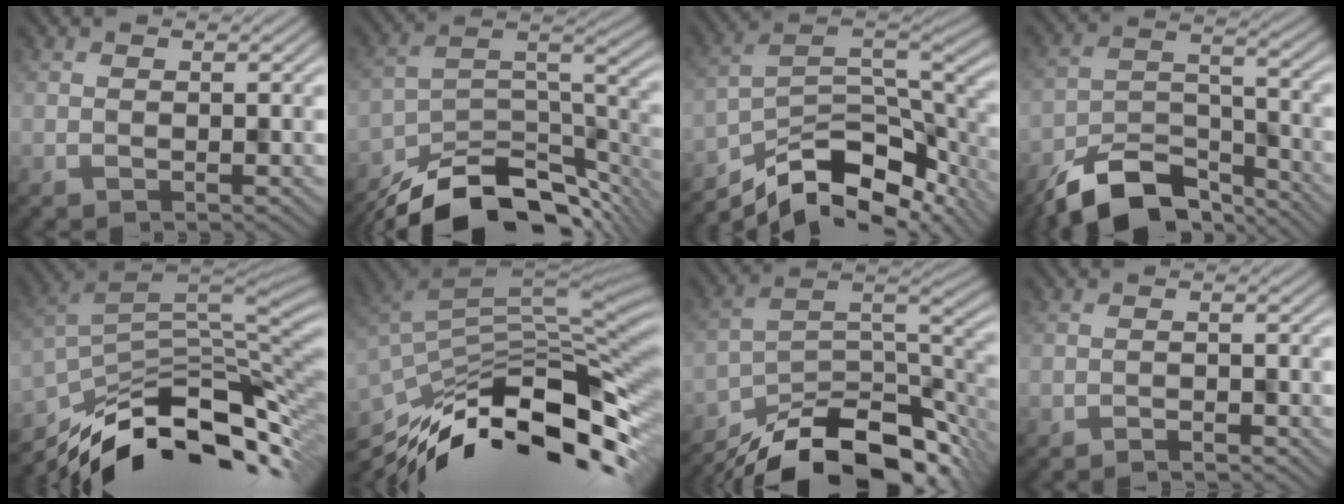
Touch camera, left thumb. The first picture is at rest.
{"total": 14.9, "force": [-12.3, 5.2, 6.6], "torque": [-0.126, -0.015, -0.189]}
{"total": 13.6, "force": [-9.7, 5.0, 8.1], "torque": [-0.151, -0.010, -0.160]}
{"total": 11.4, "force": [-8.9, 4.5, 5.5], "torque": [-0.095, -0.007, -0.166]}
{"total": 14.3, "force": [-8.6, 5.7, 9.8], "torque": [-0.199, -0.015, -0.145]}
{"total": 14.7, "force": [-8.5, 4.9, 10.9], "torque": [-0.240, -0.005, -0.150]}
{"total": 16.1, "force": [-12.5, 5.4, 8.4], "torque": [-0.160, -0.015, -0.196]}
{"total": 1.3, "force": [-1.2, 0.1, 0.4], "torque": [-0.003, 0.003, -0.025]}